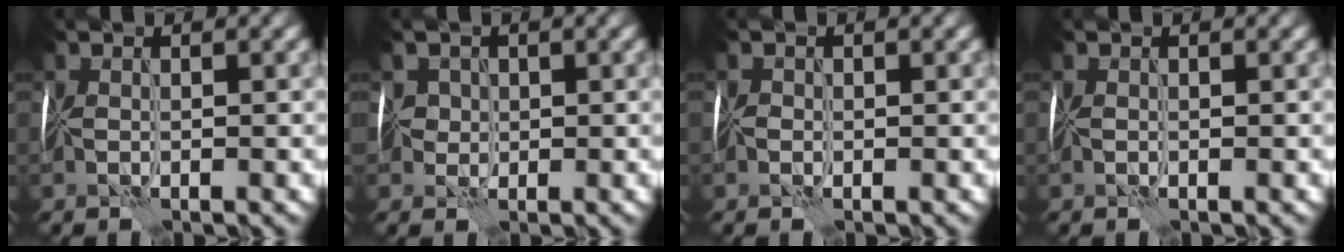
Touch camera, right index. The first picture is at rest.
{"total": 2.1, "force": [0.4, 2.1, -0.1], "torque": [0.008, 0.014, 0.003]}
{"total": 0.7, "force": [-0.4, 0.5, -0.2], "torque": [0.003, 0.002, -0.011]}
{"total": 0.0}